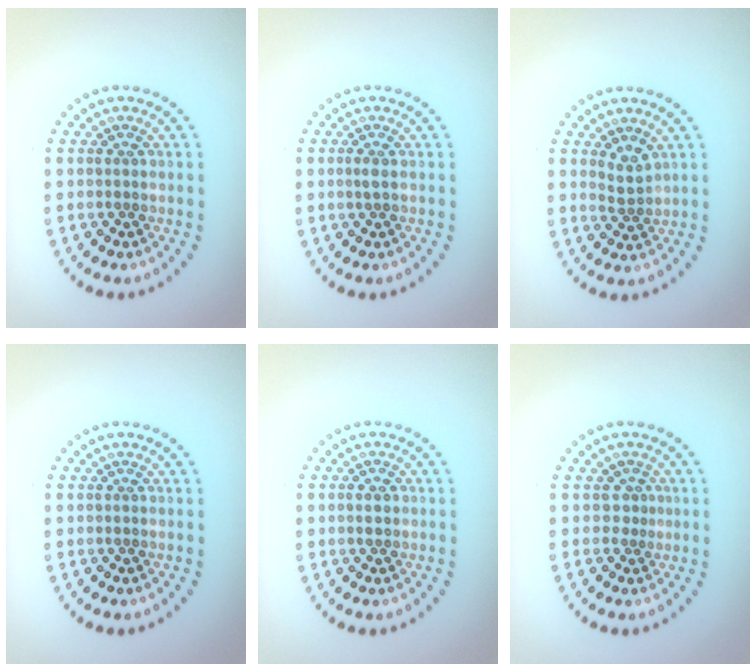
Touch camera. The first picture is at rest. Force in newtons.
{"total": 0.7, "press": 0.6, "slide": 0.3}
{"total": 1.8, "press": 1.2, "slide": 1.3}
{"total": 0.0}
{"total": 0.8, "press": 0.8, "slide": 0.1}
{"total": 0.9, "press": 0.3, "slide": 0.9}